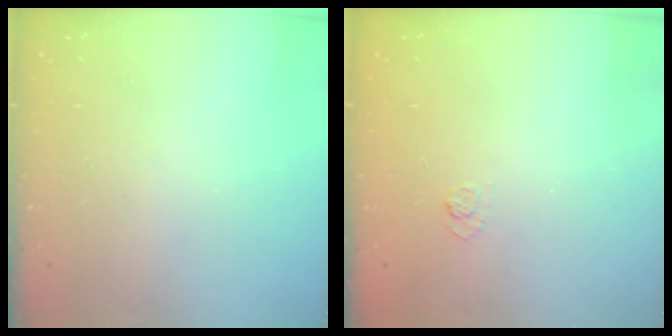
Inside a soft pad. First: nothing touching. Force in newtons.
{"total": 2.4, "press": 2.0, "slide": 1.3}